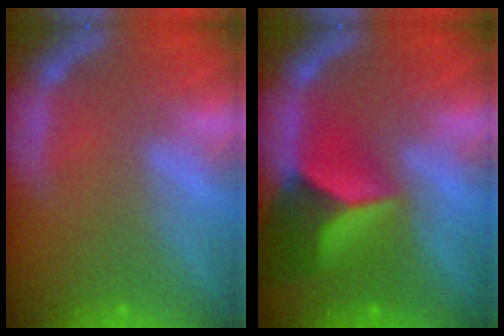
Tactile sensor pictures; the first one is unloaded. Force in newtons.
{"total": 8.4}